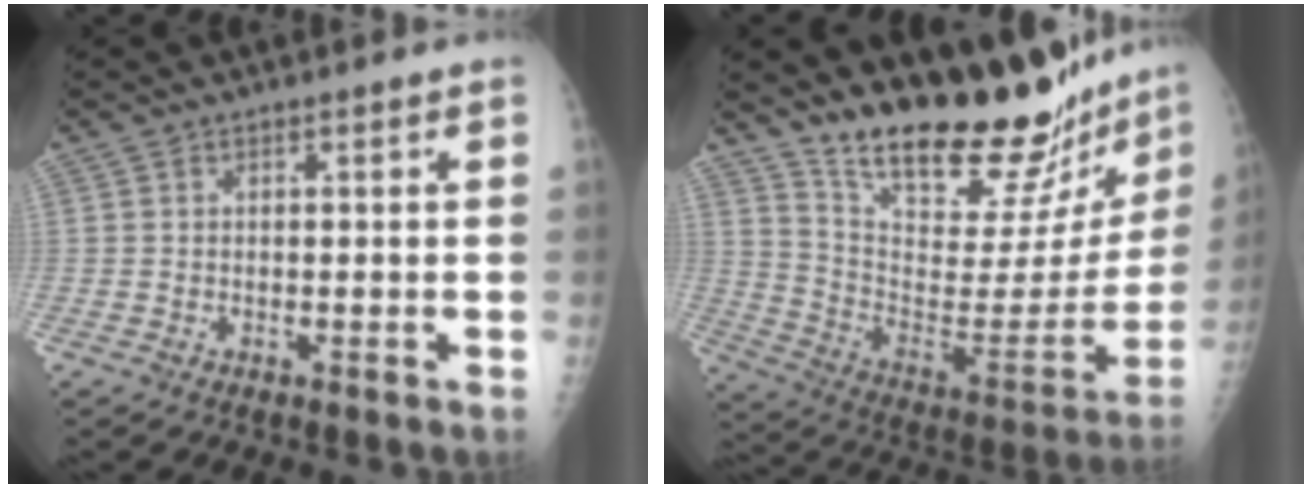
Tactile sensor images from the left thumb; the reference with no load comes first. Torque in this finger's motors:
{"motor_torque": [0.52, 0.33, 0.62, -2.15, 0.08]}